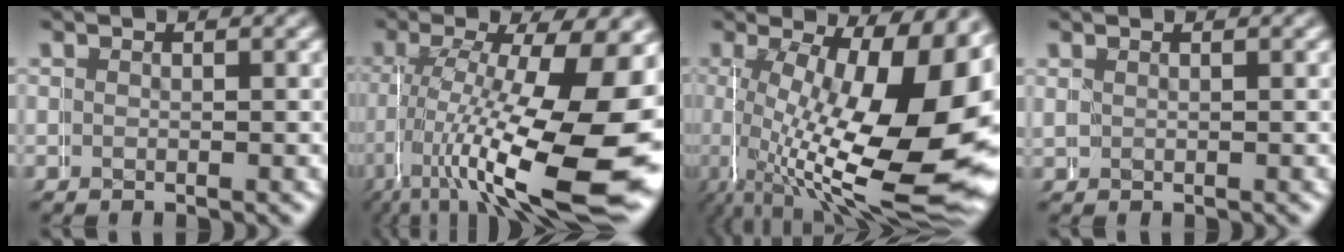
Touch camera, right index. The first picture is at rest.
{"total": 12.9, "force": [-2.4, 4.6, 11.8], "torque": [-0.179, -0.036, -0.011]}
{"total": 15.2, "force": [-1.0, 6.5, 13.7], "torque": [-0.227, -0.043, 0.020]}
{"total": 0.7, "force": [0.7, -0.1, 0.0], "torque": [-0.005, -0.001, 0.014]}